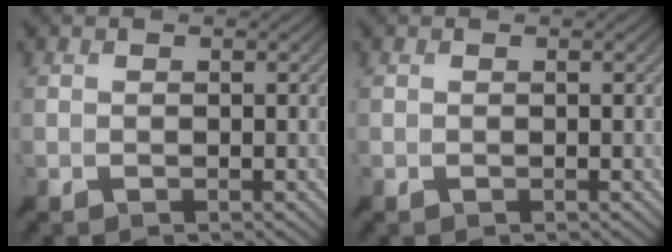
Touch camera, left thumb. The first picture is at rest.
{"total": 0.0}